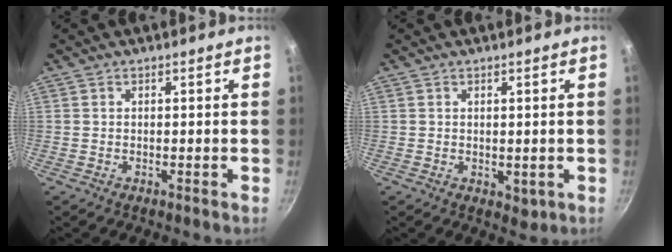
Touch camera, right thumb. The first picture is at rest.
{"total": 1.9, "force": [0.2, 1.2, 1.5], "torque": [-0.016, -0.008, 0.010]}